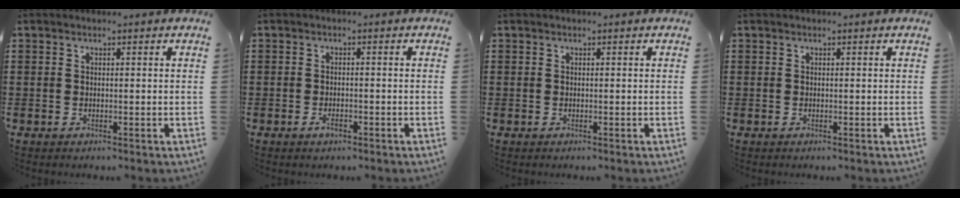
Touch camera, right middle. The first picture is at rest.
{"total": 1.4, "force": [-0.8, 0.5, 1.0], "torque": [-0.029, -0.005, -0.017]}
{"total": 0.0}
{"total": 0.0}